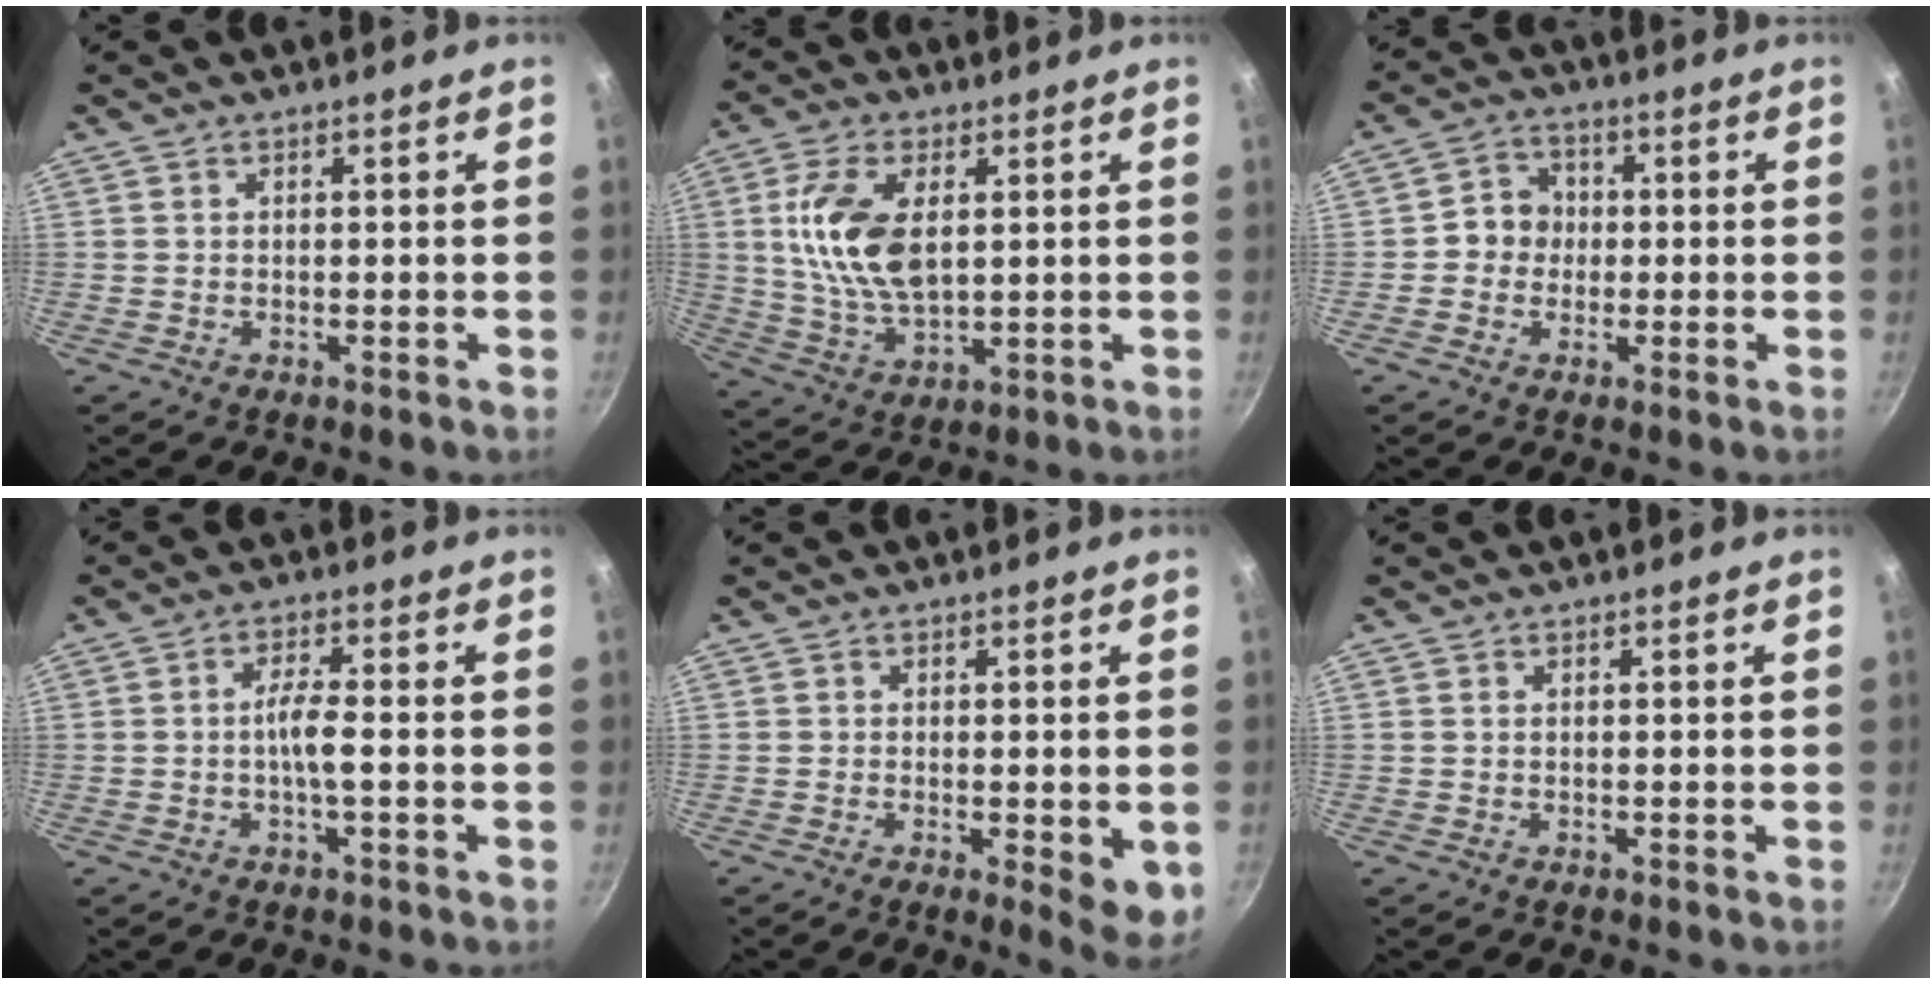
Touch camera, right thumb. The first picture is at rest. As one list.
[{"total": 13.4, "force": [2.6, 7.0, 11.1], "torque": [-0.209, -0.011, 0.056]}, {"total": 5.8, "force": [-0.3, 5.3, 2.3], "torque": [0.000, 0.014, -0.017]}, {"total": 4.3, "force": [-0.8, 0.7, 4.2], "torque": [-0.088, 0.014, -0.017]}, {"total": 6.5, "force": [-1.3, 2.0, 6.0], "torque": [-0.069, -0.012, -0.014]}, {"total": 0.0}]